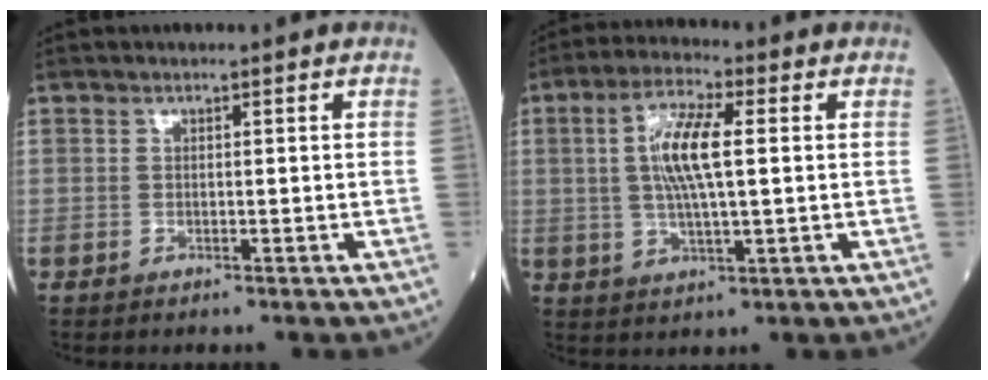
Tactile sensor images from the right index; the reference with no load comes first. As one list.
[{"total": 8.9, "force": [1.4, 1.8, 8.6], "torque": [-0.173, 0.007, 0.025]}]